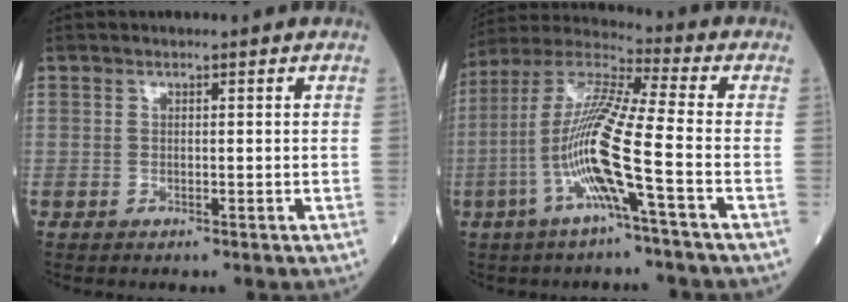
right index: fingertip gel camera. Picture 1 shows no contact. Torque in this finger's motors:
{"motor_torque": [1.87, -0.26, 1.05, 0.21]}